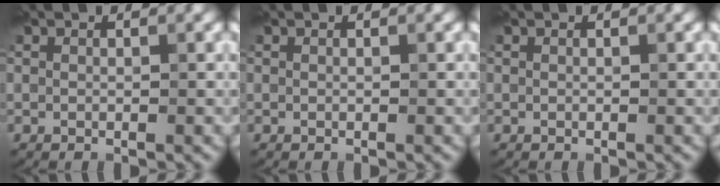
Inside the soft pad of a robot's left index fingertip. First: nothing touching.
{"total": 0.0}
{"total": 0.0}